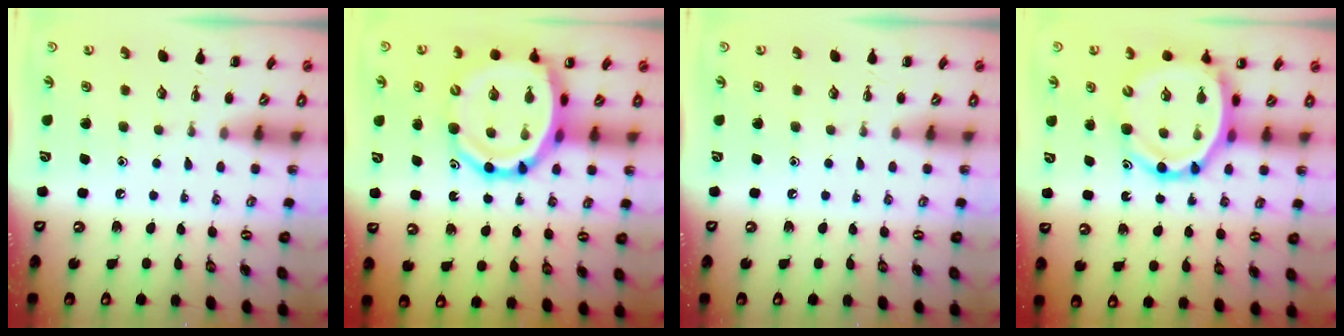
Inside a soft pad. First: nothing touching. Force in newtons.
{"total": 17.3, "press": 16.7, "slide": 4.6}
{"total": 0.0}
{"total": 13.7, "press": 13.1, "slide": 4.0}